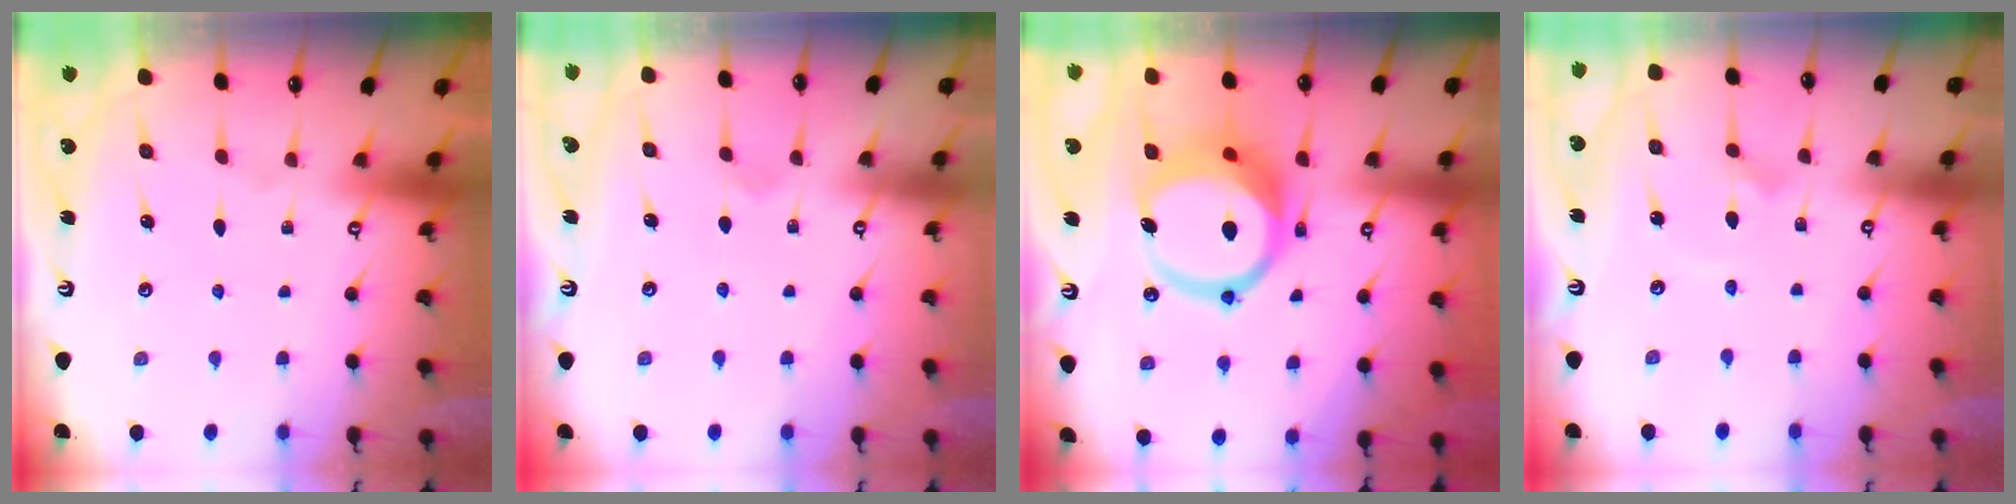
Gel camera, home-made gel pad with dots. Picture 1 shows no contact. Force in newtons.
{"total": 2.4, "press": 2.4, "slide": 0.2}
{"total": 14.9, "press": 14.8, "slide": 1.9}
{"total": 2.6, "press": 2.6, "slide": 0.1}